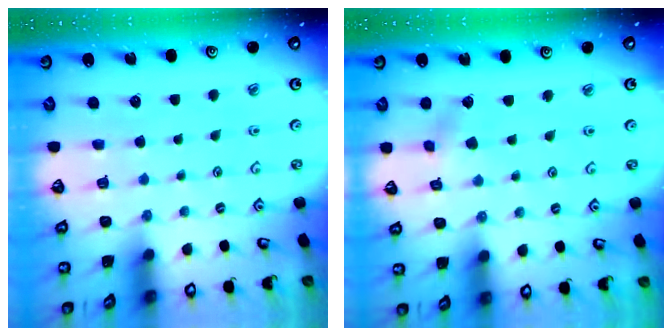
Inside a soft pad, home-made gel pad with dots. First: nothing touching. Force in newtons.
{"total": 2.9, "press": 2.9, "slide": 0.3}